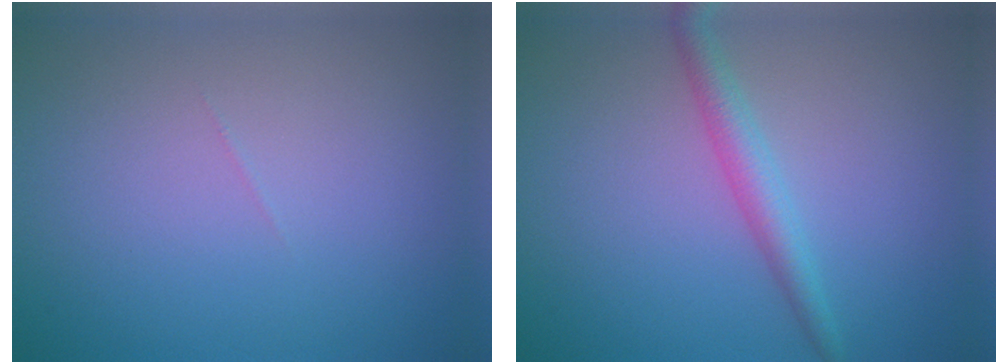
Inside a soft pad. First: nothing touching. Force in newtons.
{"total": 2.7, "press": 2.7, "slide": 0.1}